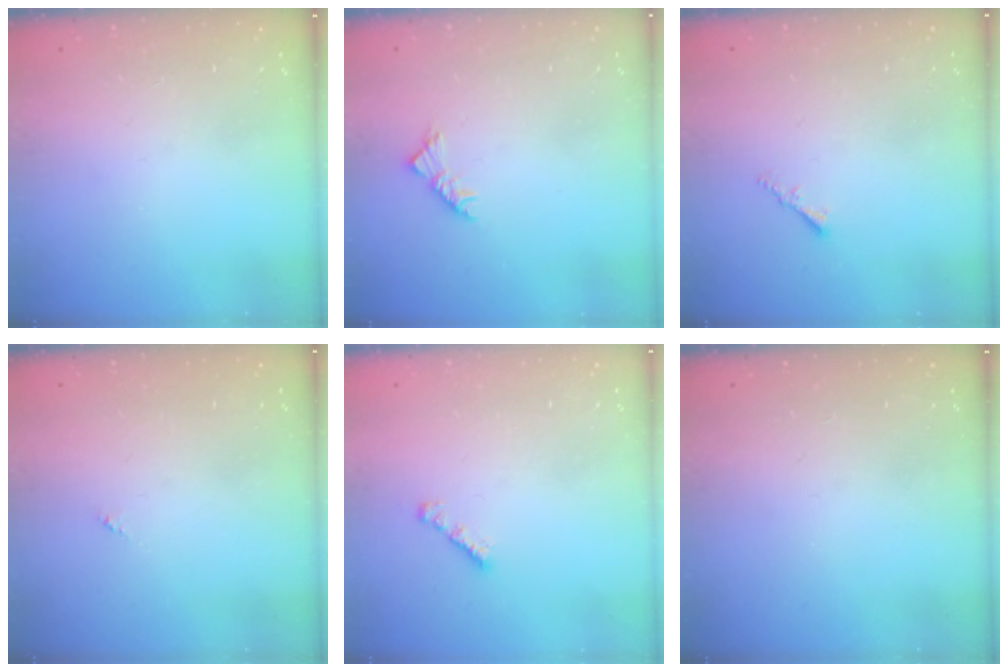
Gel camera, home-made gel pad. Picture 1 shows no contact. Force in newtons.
{"total": 4.1, "press": 3.9, "slide": 1.1}
{"total": 1.5, "press": 1.5, "slide": 0.4}
{"total": 0.0}
{"total": 1.6, "press": 1.5, "slide": 0.4}
{"total": 0.0}